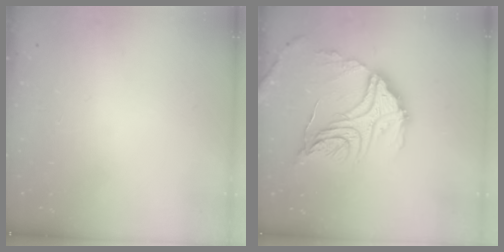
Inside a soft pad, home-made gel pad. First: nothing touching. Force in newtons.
{"total": 22.4, "press": 22.3, "slide": 2.2}